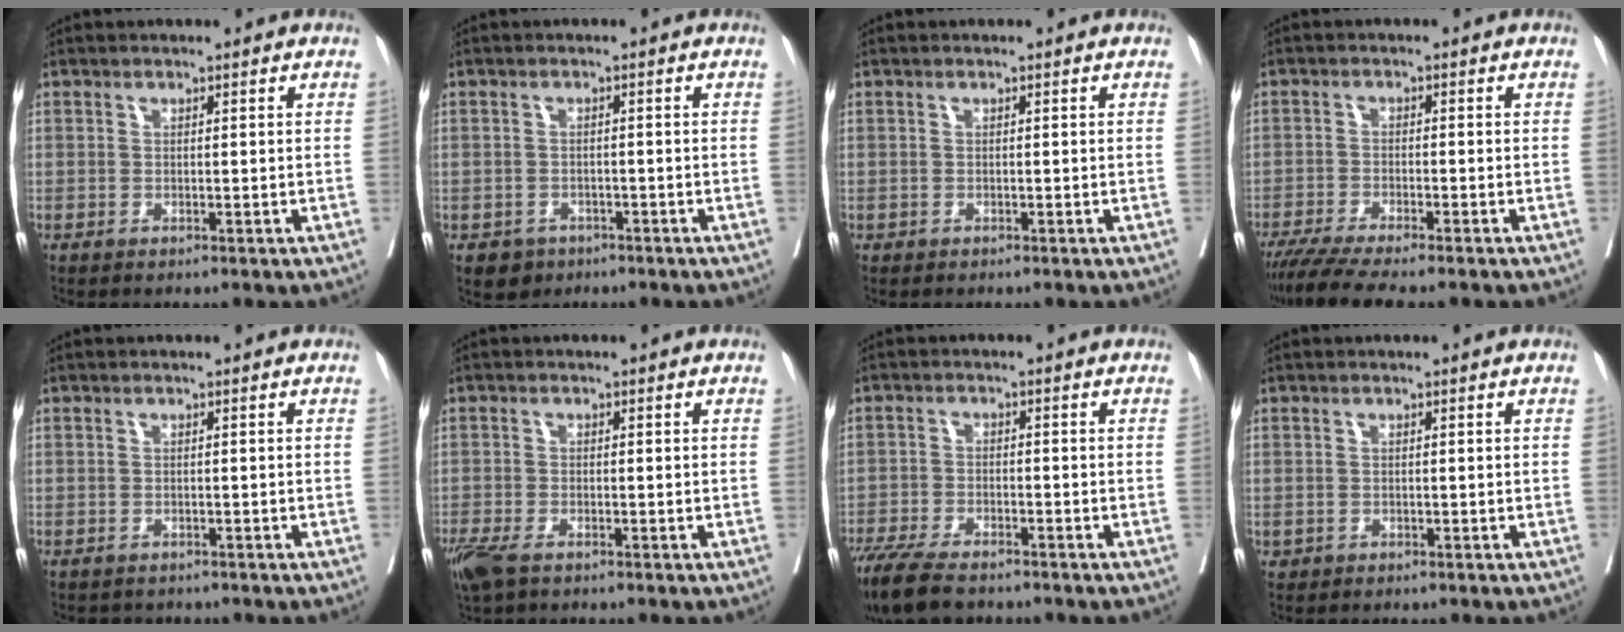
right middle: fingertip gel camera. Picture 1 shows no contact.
{"total": 3.1, "force": [-1.8, 2.5, 0.4], "torque": [-0.005, 0.008, -0.023]}
{"total": 0.0}
{"total": 7.9, "force": [-6.7, 0.0, 4.3], "torque": [-0.062, -0.020, -0.111]}
{"total": 2.1, "force": [-1.9, 0.9, -0.1], "torque": [-0.003, -0.003, -0.031]}
{"total": 6.2, "force": [-4.2, 2.7, 3.8], "torque": [-0.085, -0.016, -0.076]}
{"total": 10.3, "force": [-8.4, 2.7, 5.3], "torque": [-0.093, -0.020, -0.142]}
{"total": 0.6, "force": [-0.2, 0.5, 0.1], "torque": [-0.004, 0.003, 0.001]}